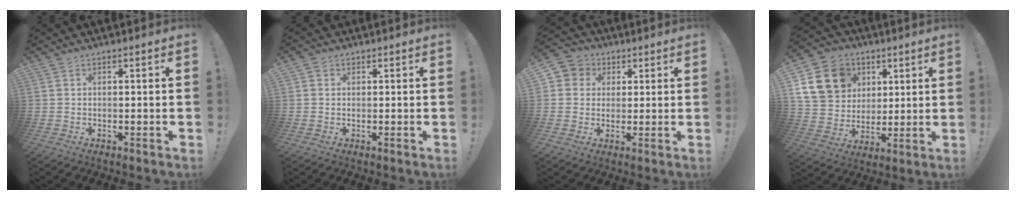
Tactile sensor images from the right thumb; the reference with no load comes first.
{"total": 1.1, "force": [0.4, 1.0, 0.1], "torque": [0.002, -0.001, 0.007]}
{"total": 5.9, "force": [0.7, 5.7, 1.3], "torque": [-0.016, 0.002, 0.016]}
{"total": 16.8, "force": [6.1, 14.0, 7.2], "torque": [-0.116, -0.015, 0.138]}